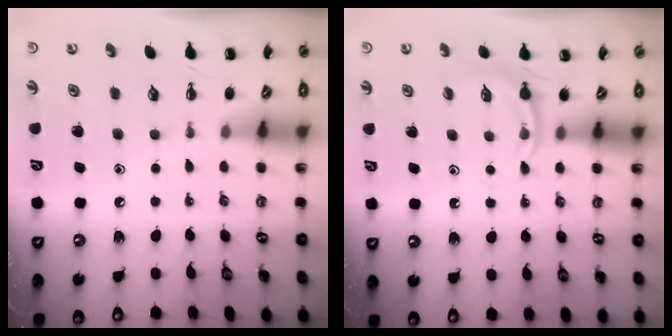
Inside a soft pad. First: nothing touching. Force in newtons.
{"total": 4.8, "press": 4.6, "slide": 1.3}